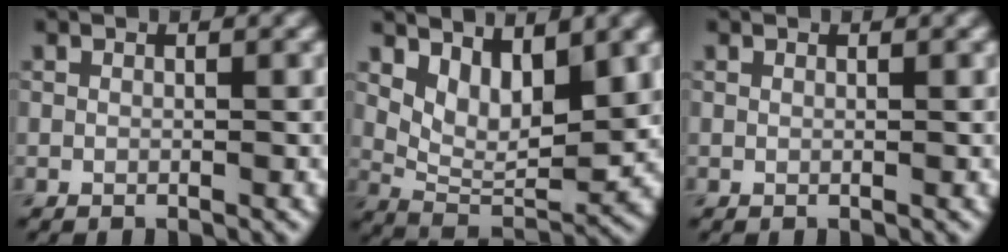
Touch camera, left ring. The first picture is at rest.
{"total": 5.6, "force": [2.5, 2.8, 4.1], "torque": [-0.071, -0.018, 0.049]}
{"total": 0.0}